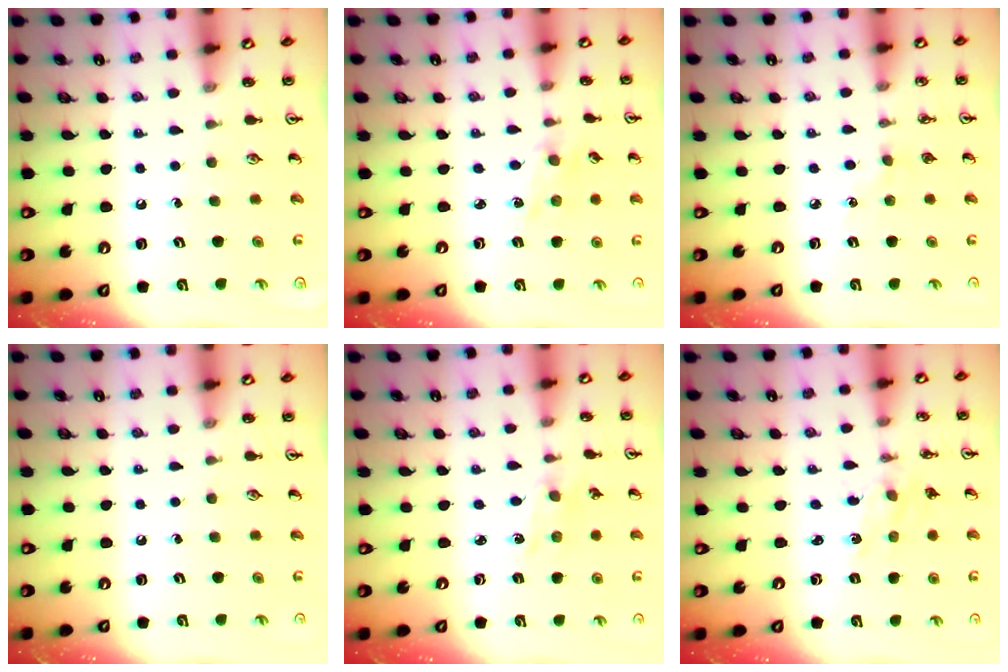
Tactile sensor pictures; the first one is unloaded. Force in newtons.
{"total": 2.5, "press": 2.4, "slide": 0.4}
{"total": 2.7, "press": 2.7, "slide": 0.4}
{"total": 0.0}
{"total": 0.7, "press": 0.7, "slide": 0.2}
{"total": 0.7, "press": 0.7, "slide": 0.1}